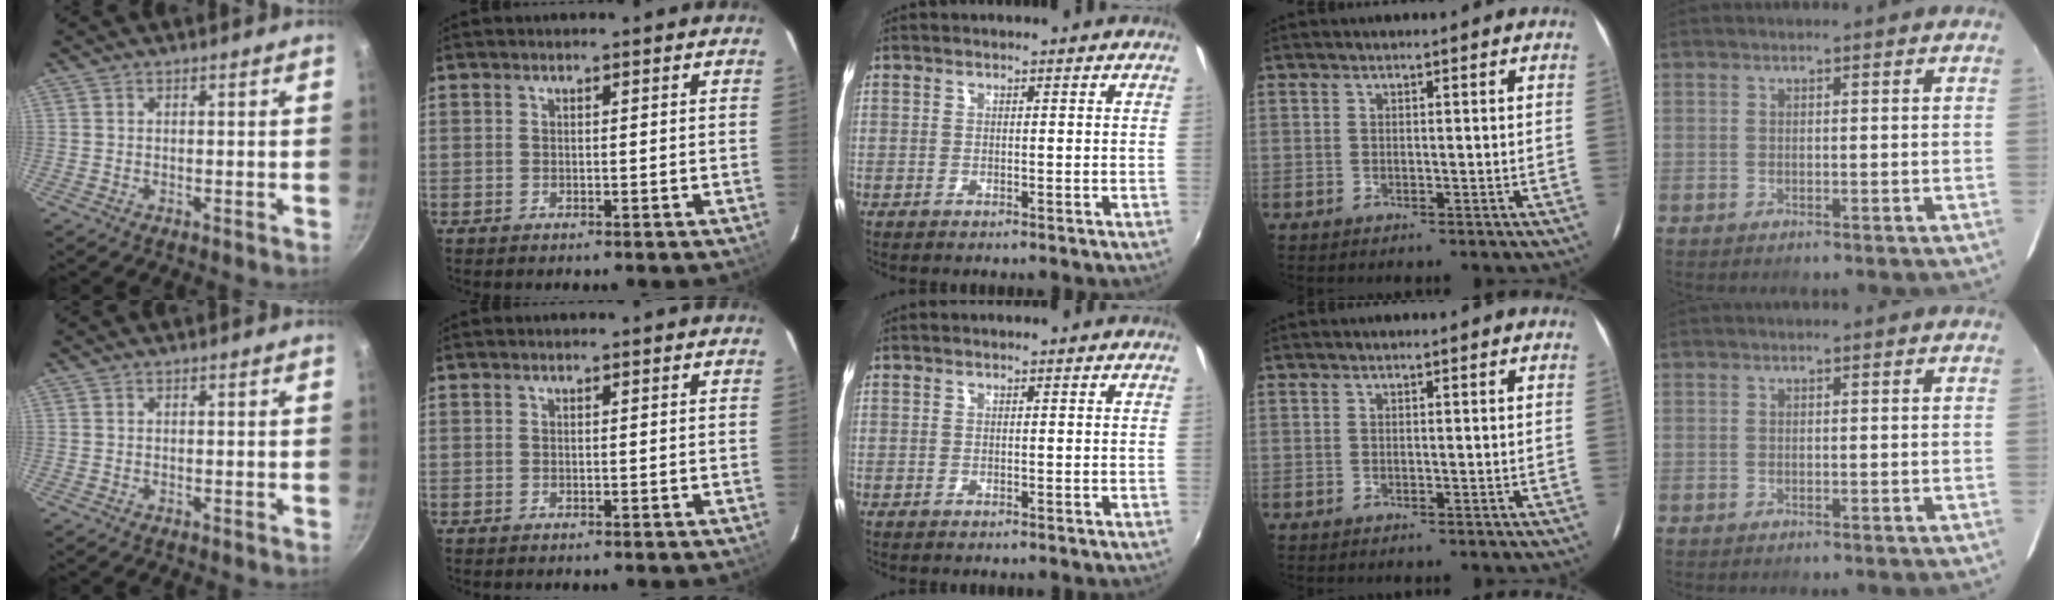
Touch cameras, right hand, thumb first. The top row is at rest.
{}